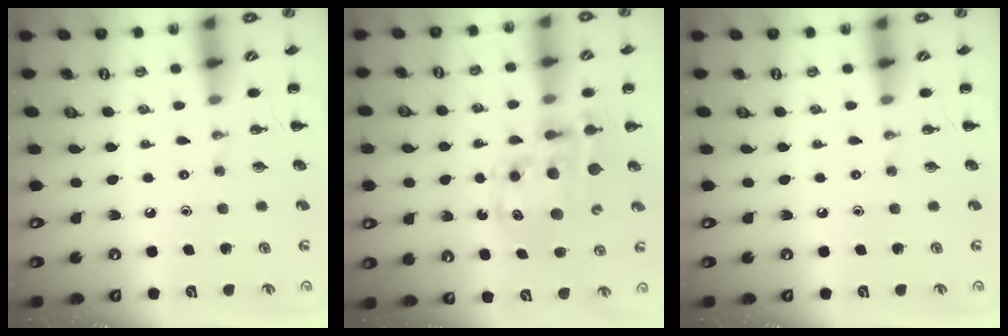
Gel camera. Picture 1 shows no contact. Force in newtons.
{"total": 11.0, "press": 10.6, "slide": 2.8}
{"total": 0.0}